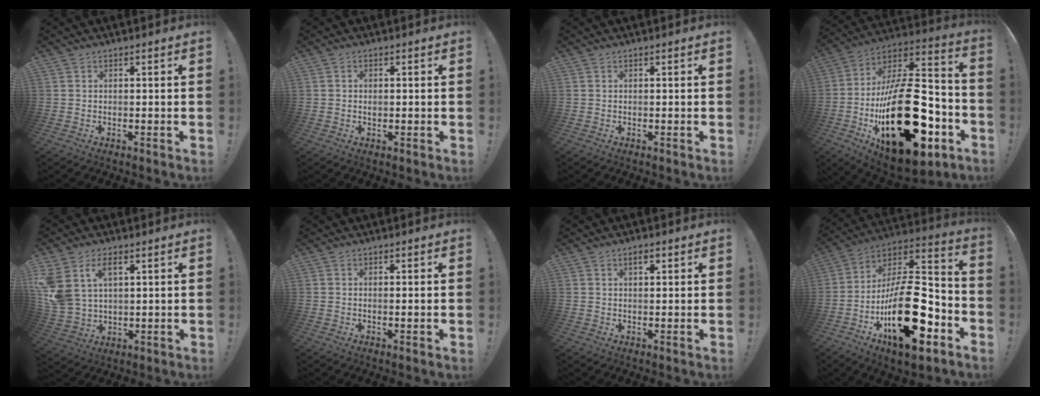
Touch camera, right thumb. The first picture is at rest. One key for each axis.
{"total": 1.0, "fx": -0.1, "fy": 0.9, "fz": 0.3, "tx": -0.006, "ty": 0.006, "tz": -0.003}
{"total": 0.0}
{"total": 37.3, "fx": -9.2, "fy": 19.2, "fz": 30.7, "tx": -0.521, "ty": 0.041, "tz": -0.124}
{"total": 10.0, "fx": 4.7, "fy": 6.3, "fz": 6.2, "tx": -0.134, "ty": -0.018, "tz": 0.090}
{"total": 1.2, "fx": -0.1, "fy": -0.3, "fz": 1.2, "tx": -0.022, "ty": -0.001, "tz": -0.003}
{"total": 2.3, "fx": 1.3, "fy": 0.9, "fz": 1.6, "tx": -0.023, "ty": -0.001, "tz": 0.019}
{"total": 28.5, "fx": -8.8, "fy": 13.4, "fz": 23.6, "tx": -0.408, "ty": 0.047, "tz": -0.130}